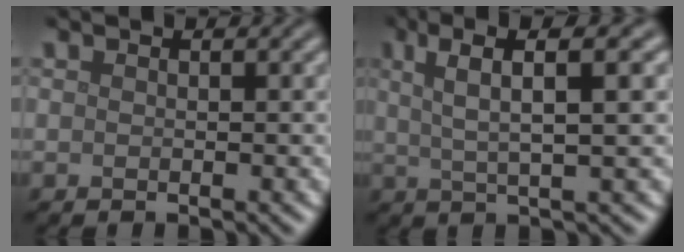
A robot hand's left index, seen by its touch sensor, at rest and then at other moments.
{"total": 6.1, "force": [2.7, 1.3, 5.3], "torque": [-0.085, 0.013, 0.043]}